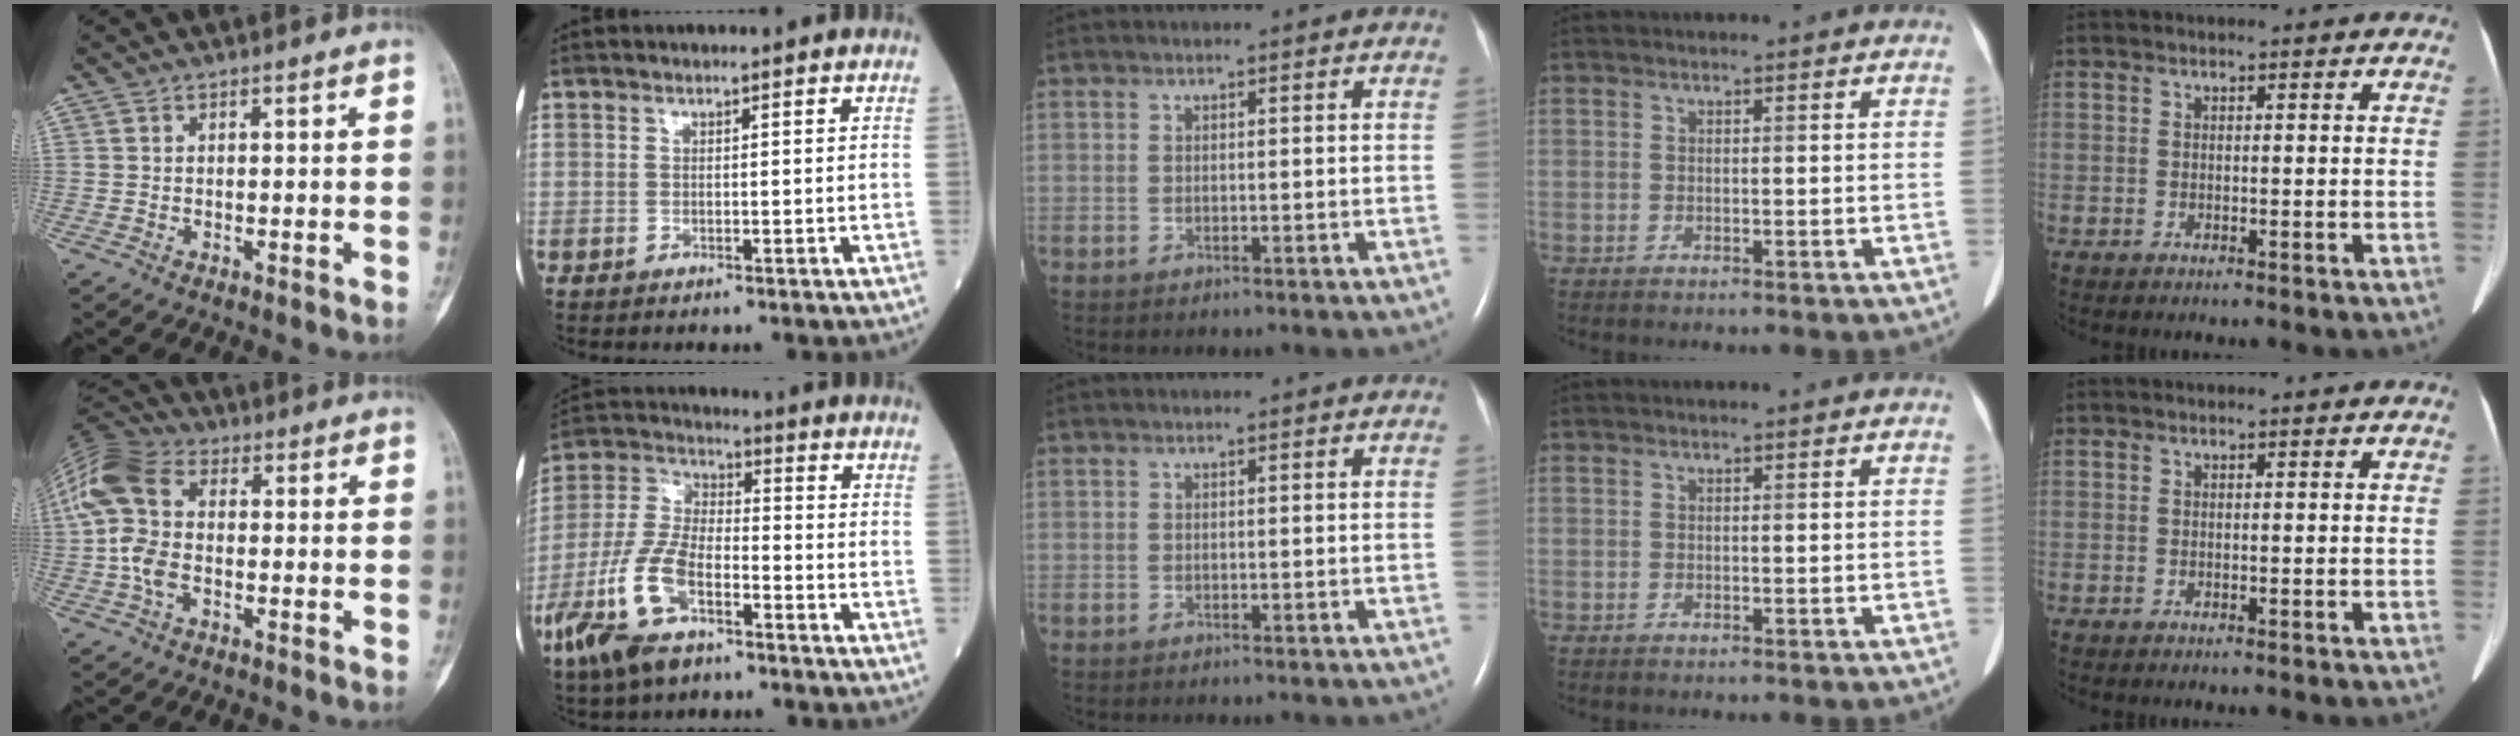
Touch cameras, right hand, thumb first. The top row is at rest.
{"thumb": {"total": 13.4, "force": [-0.2, 8.3, 10.4], "torque": [-0.230, 0.026, -0.015]}, "index": {"total": 13.8, "force": [-7.1, 5.5, 10.6], "torque": [-0.241, -0.006, -0.135]}}